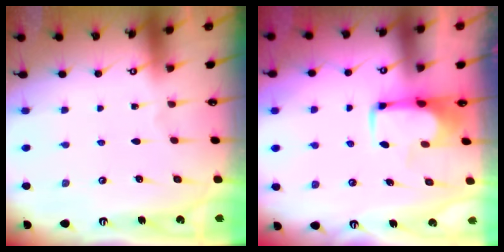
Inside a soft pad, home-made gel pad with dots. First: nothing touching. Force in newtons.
{"total": 1.7, "press": 1.6, "slide": 0.4}